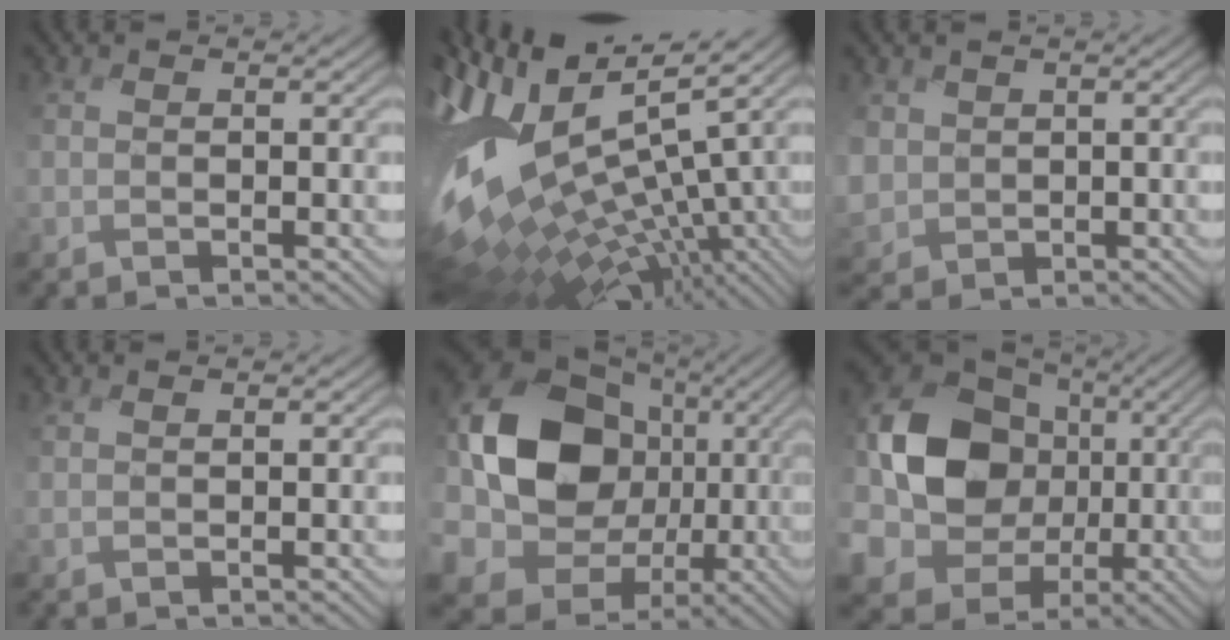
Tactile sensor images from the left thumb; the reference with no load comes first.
{"total": 16.6, "force": [-0.8, 6.7, 15.2], "torque": [-0.274, -0.010, 0.004]}
{"total": 4.7, "force": [0.0, 4.3, 1.8], "torque": [-0.087, -0.018, -0.007]}
{"total": 0.9, "force": [0.7, 0.0, 0.6], "torque": [-0.013, 0.002, 0.016]}
{"total": 20.8, "force": [0.0, 16.7, 12.4], "torque": [-0.292, -0.017, 0.005]}
{"total": 19.1, "force": [-0.3, 16.3, 10.0], "torque": [-0.231, -0.019, -0.006]}